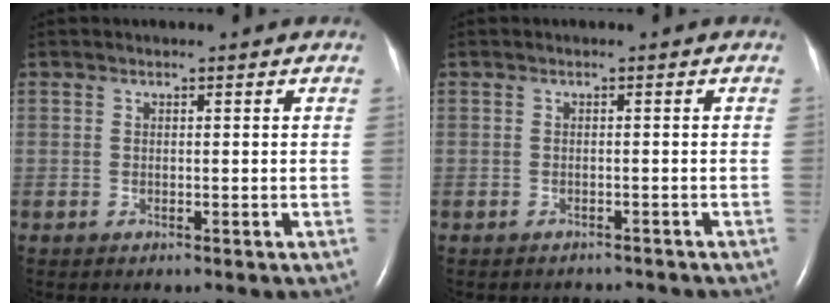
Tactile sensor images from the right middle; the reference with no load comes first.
{"total": 2.7, "force": [-2.6, 0.6, 0.0], "torque": [0.002, -0.004, -0.032]}